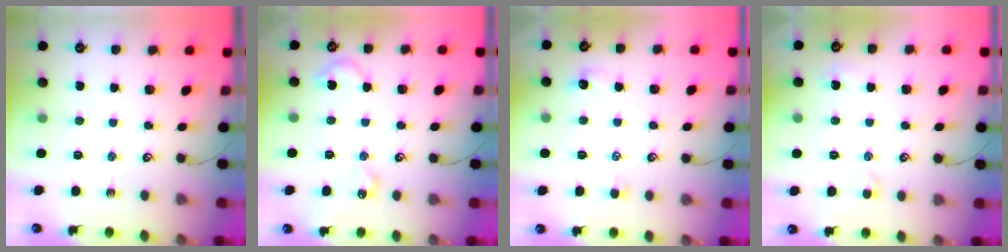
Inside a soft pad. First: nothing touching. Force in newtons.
{"total": 8.0, "press": 8.0, "slide": 0.1}
{"total": 1.4, "press": 1.3, "slide": 0.6}
{"total": 1.1, "press": 1.0, "slide": 0.5}